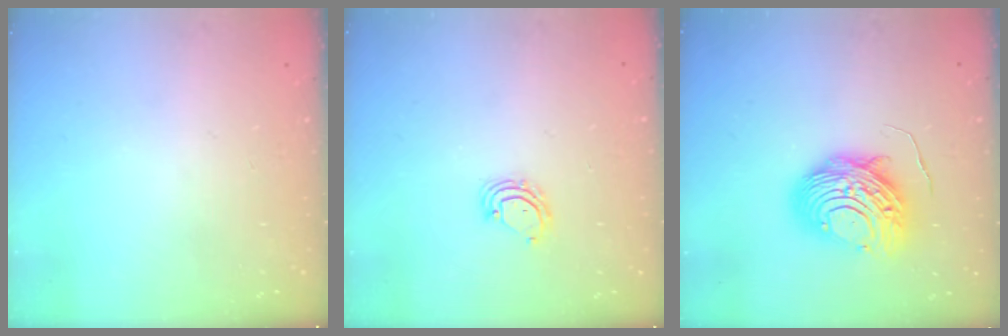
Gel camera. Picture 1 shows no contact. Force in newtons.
{"total": 5.0, "press": 5.0, "slide": 0.4}
{"total": 12.8, "press": 12.7, "slide": 1.1}